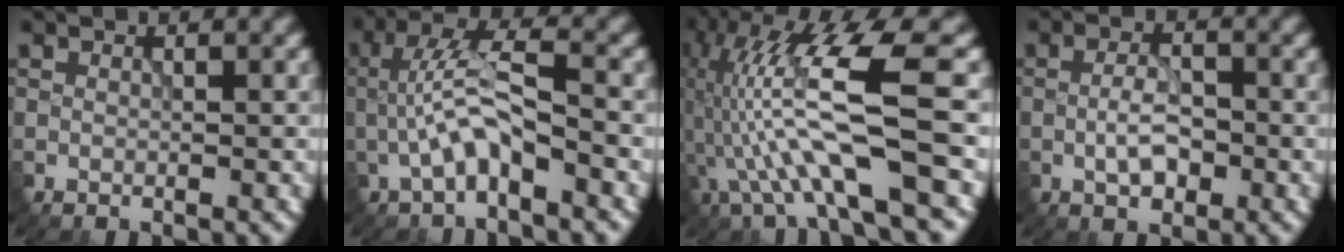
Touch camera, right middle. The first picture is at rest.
{"total": 4.6, "force": [-1.4, 1.3, 4.2], "torque": [-0.086, 0.019, -0.031]}
{"total": 10.8, "force": [-1.9, 1.9, 10.5], "torque": [-0.213, 0.019, -0.033]}
{"total": 2.9, "force": [-0.8, 1.5, 2.4], "torque": [-0.045, 0.001, -0.016]}